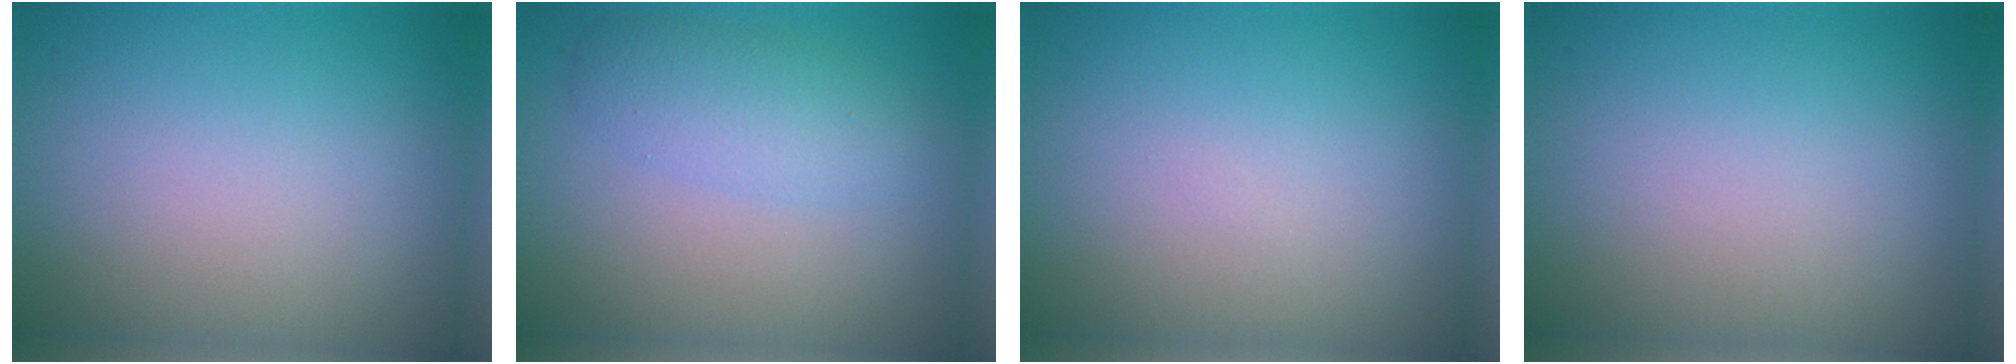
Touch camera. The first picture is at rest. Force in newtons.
{"total": 3.0, "press": 3.0, "slide": 0.1}
{"total": 0.0}
{"total": 0.0}